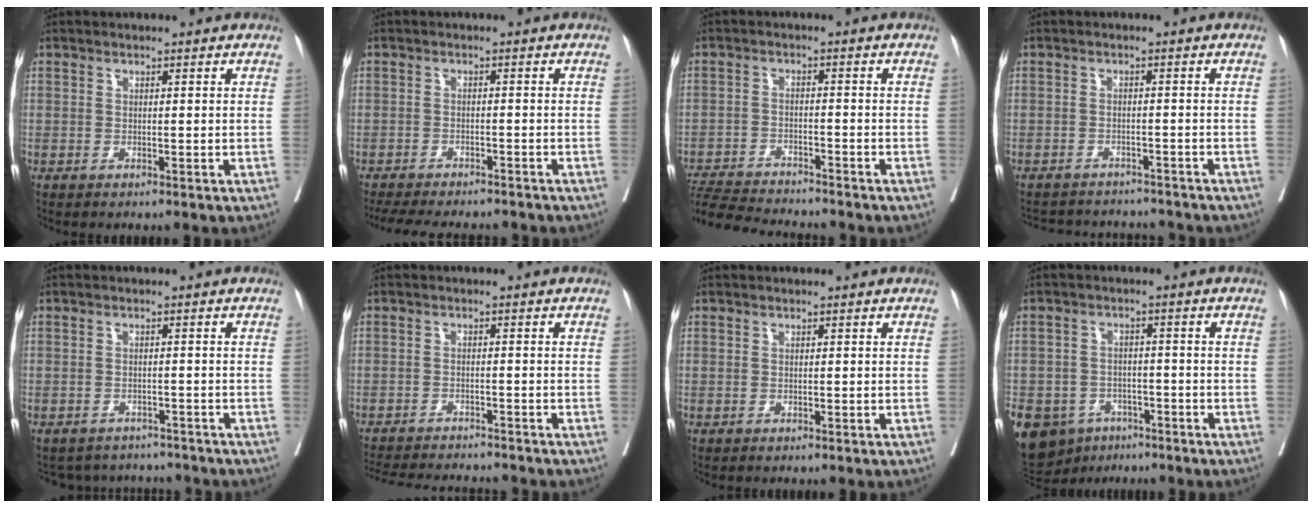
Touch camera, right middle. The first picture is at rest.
{"total": 12.0, "force": [-10.7, 3.0, 4.5], "torque": [-0.077, -0.008, -0.145]}
{"total": 10.5, "force": [-10.0, 0.4, 3.0], "torque": [-0.050, -0.004, -0.163]}
{"total": 10.1, "force": [-9.6, 2.5, 1.8], "torque": [-0.035, 0.013, -0.121]}
{"total": 6.8, "force": [-6.3, 2.4, 0.0], "torque": [0.007, 0.017, -0.076]}
{"total": 12.0, "force": [-11.3, 1.6, 3.8], "torque": [-0.063, -0.007, -0.156]}
{"total": 0.0}
{"total": 15.0, "force": [-8.3, 11.2, 5.5], "torque": [-0.149, 0.006, -0.111]}